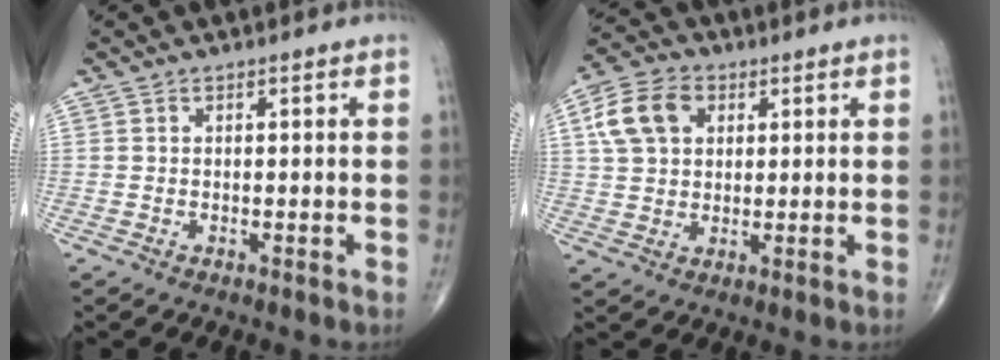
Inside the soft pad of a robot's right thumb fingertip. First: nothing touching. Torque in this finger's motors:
{"motor_torque": [-0.22, 0.30, 0.14, 0.00, 0.13]}